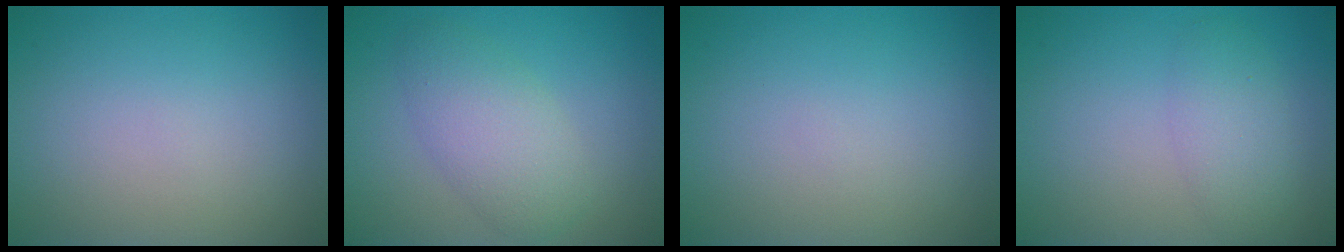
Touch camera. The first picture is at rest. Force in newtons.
{"total": 4.1, "press": 4.1, "slide": 0.2}
{"total": 0.0}
{"total": 2.8, "press": 2.8, "slide": 0.1}